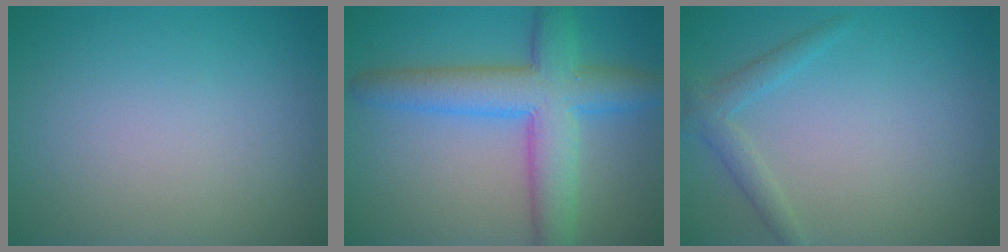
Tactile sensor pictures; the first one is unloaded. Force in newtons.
{"total": 7.6, "press": 7.6, "slide": 0.3}
{"total": 1.9, "press": 1.9, "slide": 0.2}